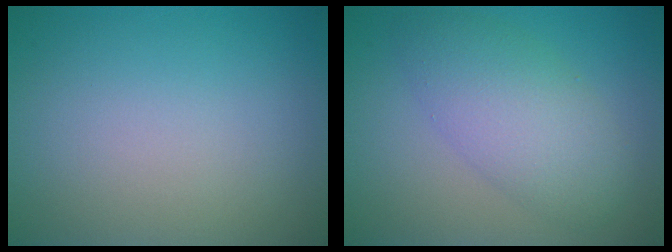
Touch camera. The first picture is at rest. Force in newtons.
{"total": 5.3, "press": 5.3, "slide": 0.2}